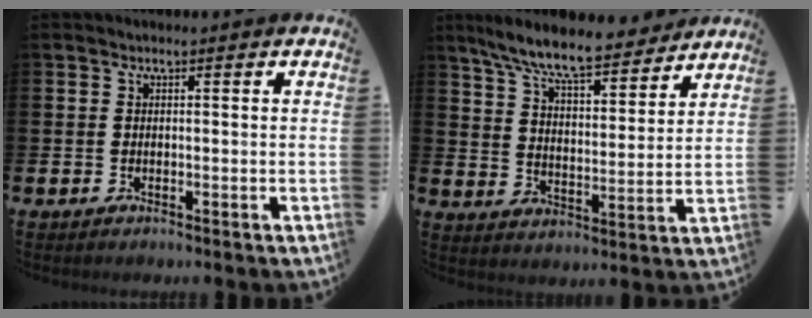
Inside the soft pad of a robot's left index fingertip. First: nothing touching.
{"total": 9.1, "force": [8.3, 1.4, 3.7], "torque": [-0.093, -0.049, 0.143]}